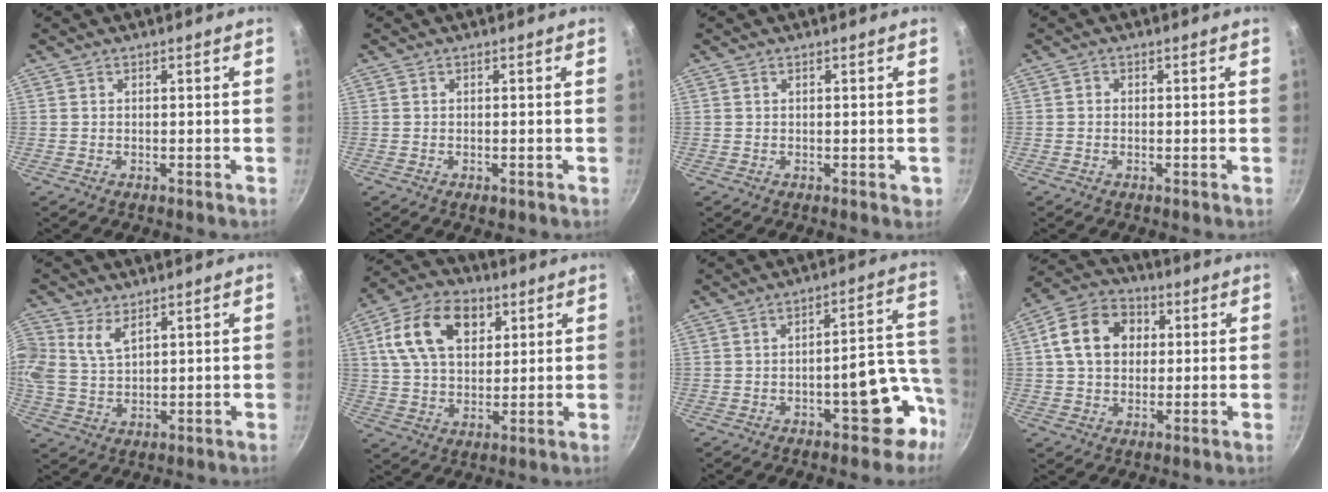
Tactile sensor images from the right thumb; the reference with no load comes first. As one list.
[{"total": 1.4, "force": [-0.7, 0.6, 1.0], "torque": [-0.014, -0.003, -0.010]}, {"total": 1.4, "force": [-0.1, 0.7, 1.2], "torque": [-0.007, 0.000, 0.000]}, {"total": 0.6, "force": [-0.1, 0.6, 0.2], "torque": [-0.003, 0.004, -0.002]}, {"total": 7.4, "force": [3.6, 4.6, 4.5], "torque": [-0.091, -0.006, 0.071]}, {"total": 15.3, "force": [5.6, 9.9, 10.2], "torque": [-0.160, 0.000, 0.090]}, {"total": 11.4, "force": [-4.9, 5.3, 8.8], "torque": [-0.048, 0.062, -0.055]}, {"total": 11.9, "force": [2.4, 9.2, 7.1], "torque": [-0.101, 0.016, 0.025]}]